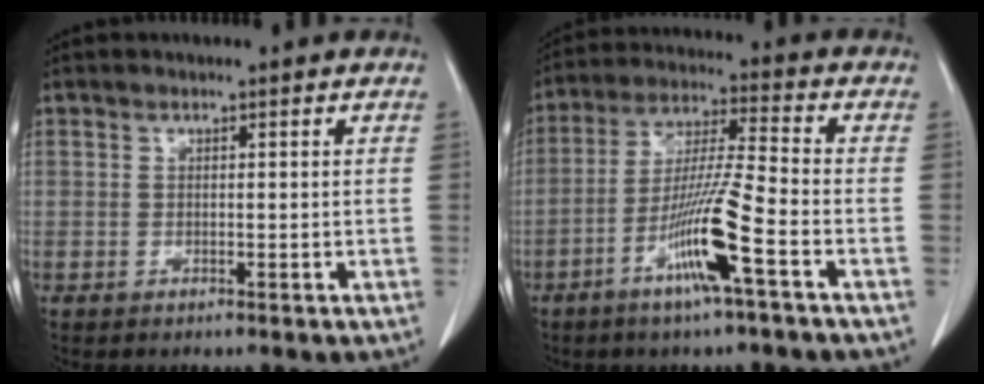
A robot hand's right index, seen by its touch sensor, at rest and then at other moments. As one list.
[{"total": 11.5, "force": [-5.2, -0.6, 10.2], "torque": [-0.199, -0.010, -0.102]}]